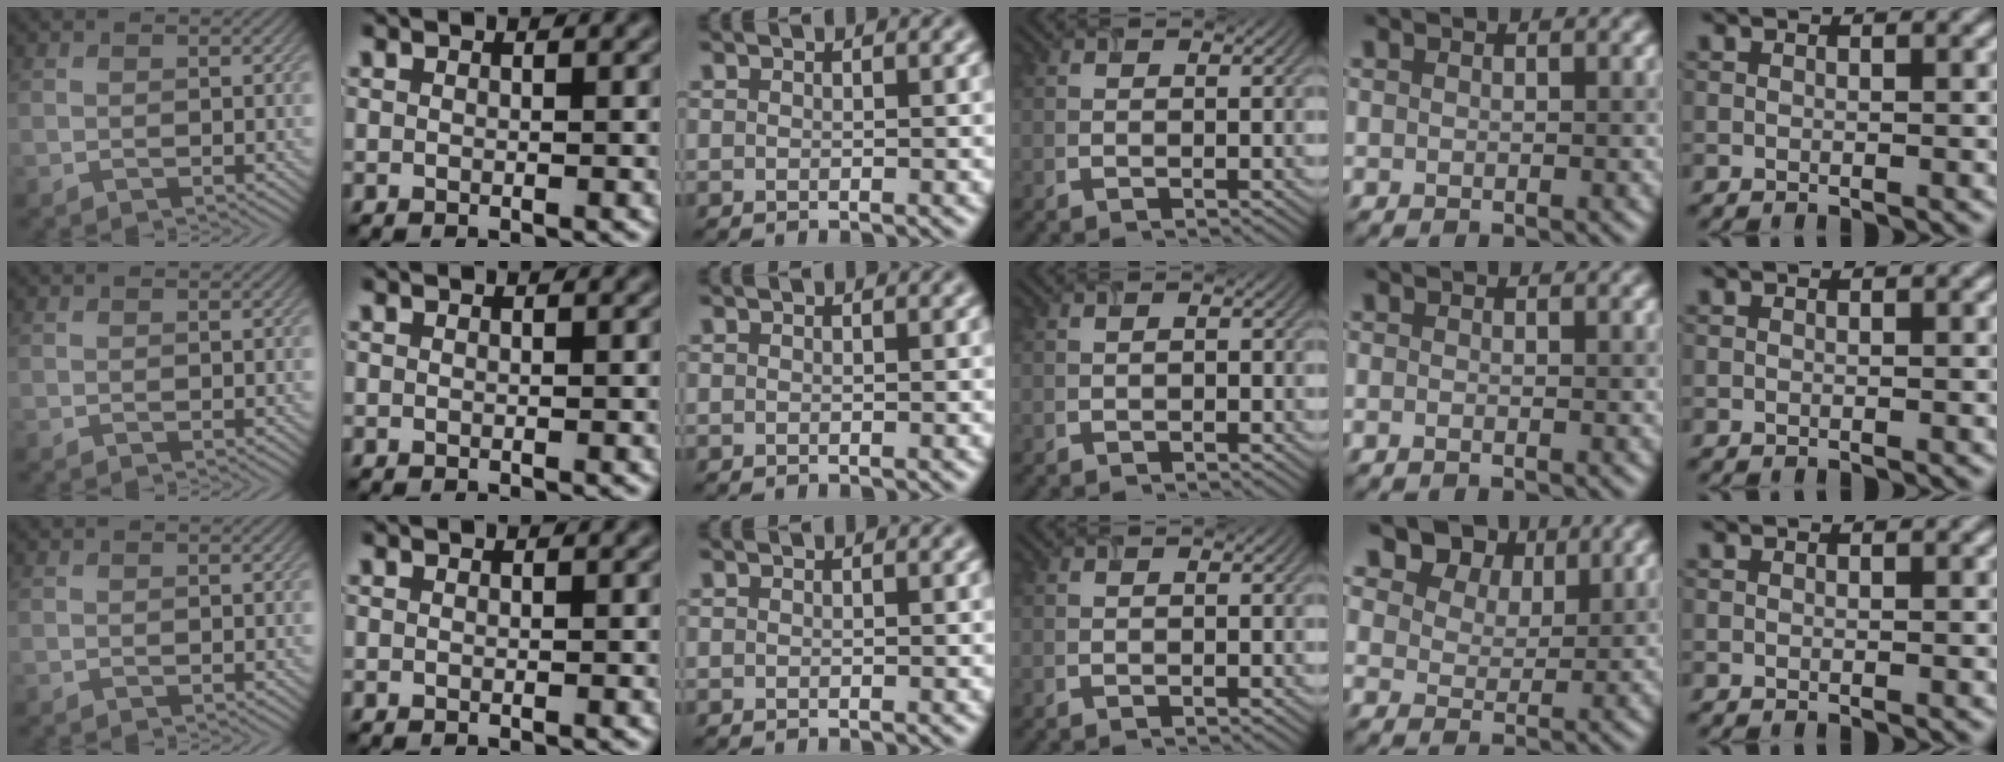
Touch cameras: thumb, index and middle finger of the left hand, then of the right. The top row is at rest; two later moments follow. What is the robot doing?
{"motion": "insert", "object": "airpods case & airpods"}